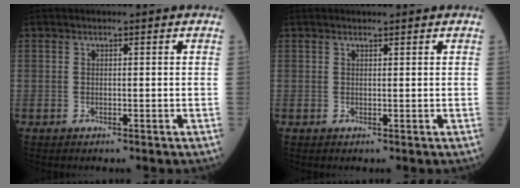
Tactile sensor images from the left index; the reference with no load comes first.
{"total": 0.6, "force": [0.6, 0.1, 0.2], "torque": [-0.011, 0.002, 0.010]}